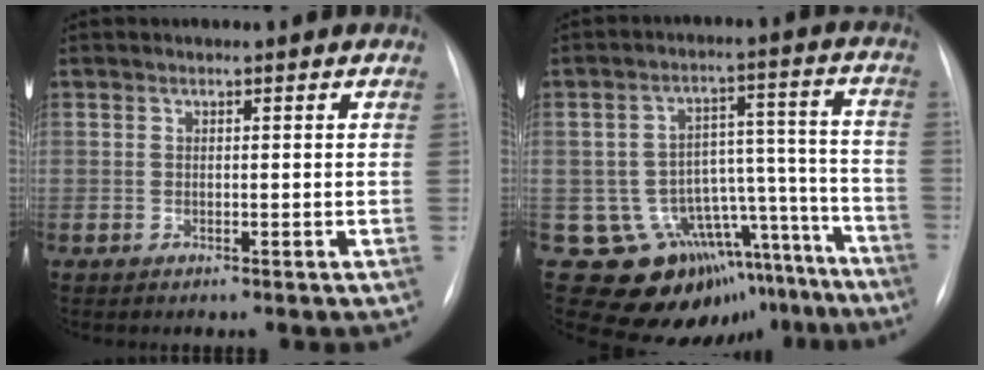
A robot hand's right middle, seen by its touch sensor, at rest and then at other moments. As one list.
[{"total": 17.1, "force": [-12.3, 10.5, 5.6], "torque": [-0.050, 0.082, -0.147]}]